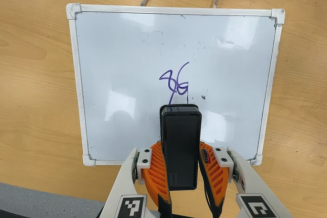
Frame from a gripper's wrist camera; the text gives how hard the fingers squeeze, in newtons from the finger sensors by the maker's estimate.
{"total": 8.0, "left": 6.5, "right": 9.6}